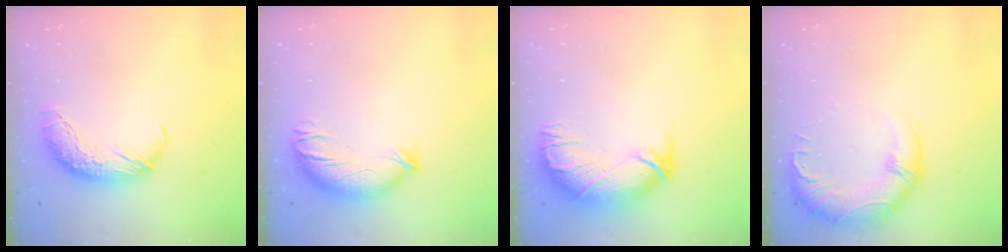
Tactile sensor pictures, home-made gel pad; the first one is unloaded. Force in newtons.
{"total": 3.7, "press": 2.9, "slide": 2.3}
{"total": 3.0, "press": 0.2, "slide": 2.9}
{"total": 3.1, "press": 0.8, "slide": 2.9}